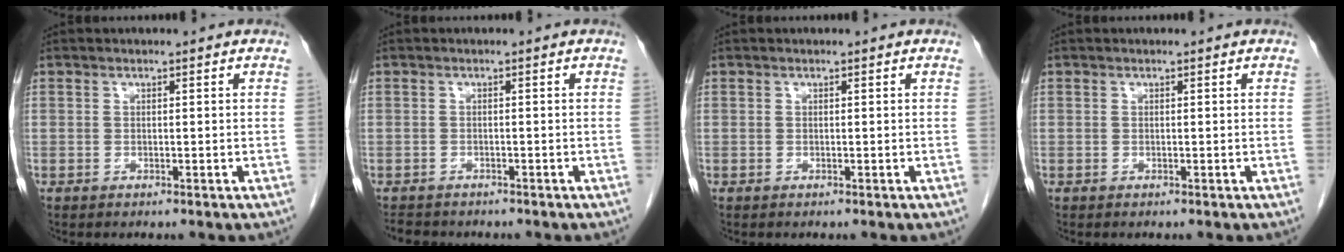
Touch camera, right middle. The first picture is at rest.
{"total": 3.3, "force": [-2.9, 1.3, 0.8], "torque": [-0.016, -0.006, -0.041]}
{"total": 0.0}
{"total": 0.0}